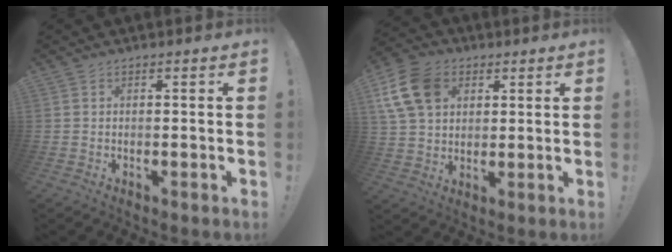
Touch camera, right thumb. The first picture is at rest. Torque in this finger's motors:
{"motor_torque": [0.24, 0.24, 0.42, 0.47, 0.31]}